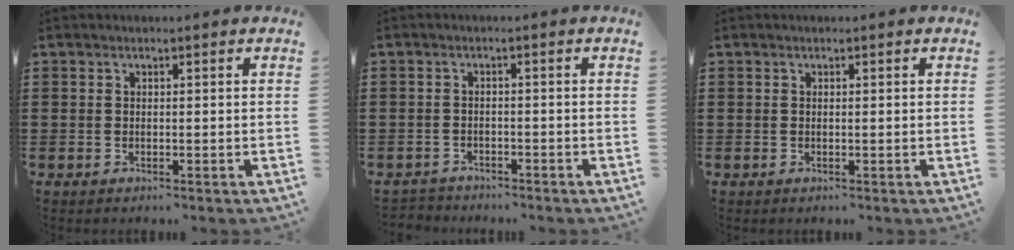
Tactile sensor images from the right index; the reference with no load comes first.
{"total": 1.7, "force": [-1.7, 0.4, -0.2], "torque": [-0.002, 0.003, -0.039]}
{"total": 0.0}